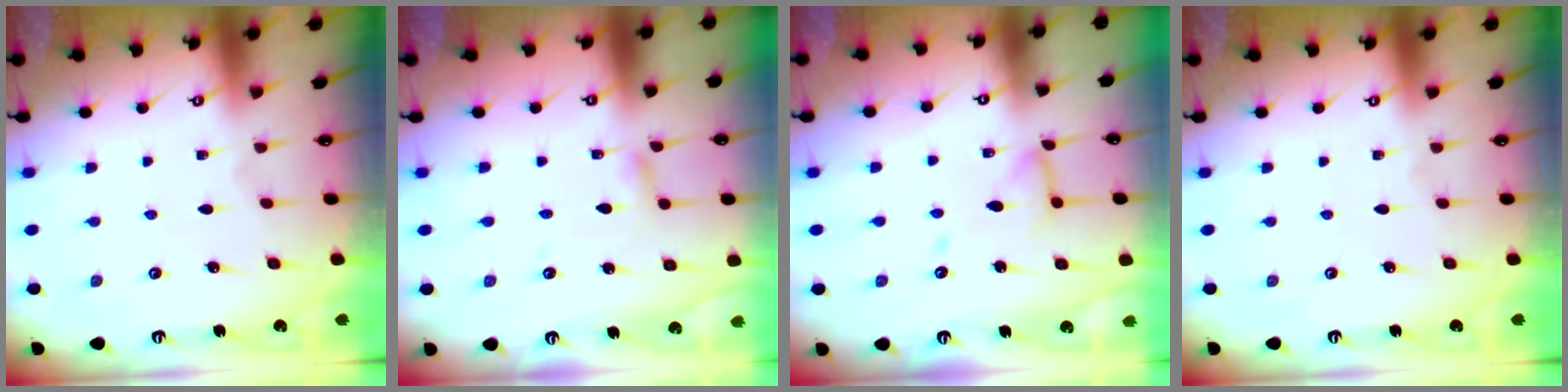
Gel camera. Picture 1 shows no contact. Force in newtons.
{"total": 2.7, "press": 2.7, "slide": 0.1}
{"total": 10.4, "press": 10.4, "slide": 0.9}
{"total": 0.0}